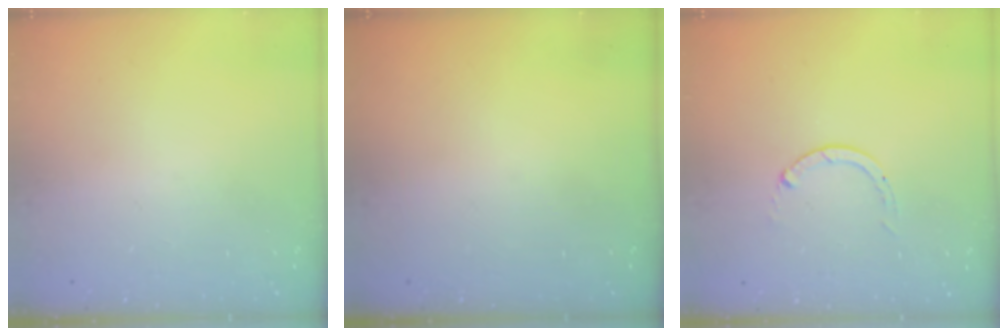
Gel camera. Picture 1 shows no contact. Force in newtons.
{"total": 0.0}
{"total": 0.0}